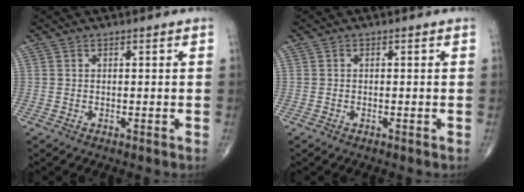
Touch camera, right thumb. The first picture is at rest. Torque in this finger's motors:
{"motor_torque": [0.42, 0.23, -0.15, -0.05, -0.01]}